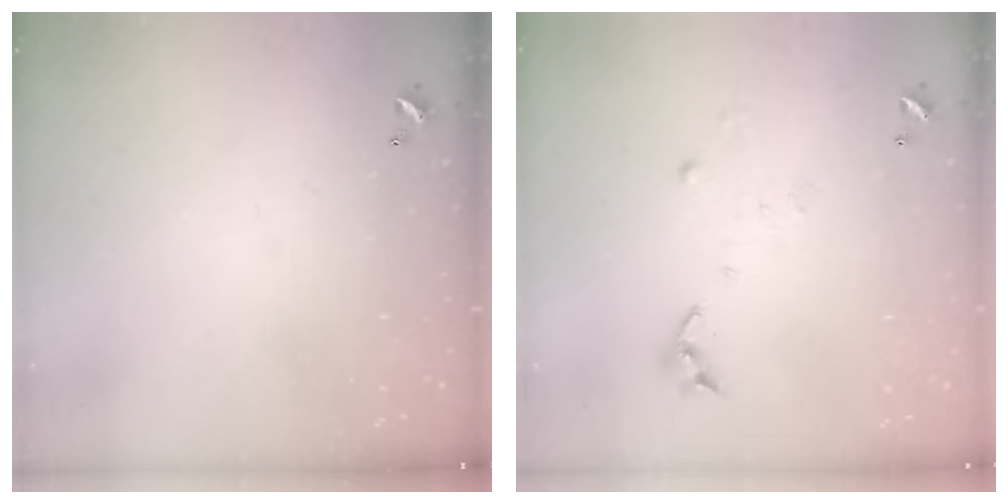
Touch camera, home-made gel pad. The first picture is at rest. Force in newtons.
{"total": 6.3, "press": 6.3, "slide": 0.6}